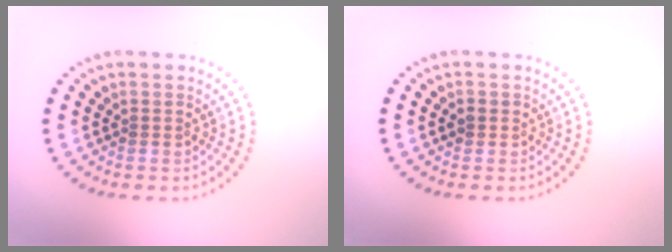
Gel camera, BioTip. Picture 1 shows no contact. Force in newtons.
{"total": 1.0, "press": 1.0, "slide": 0.3}